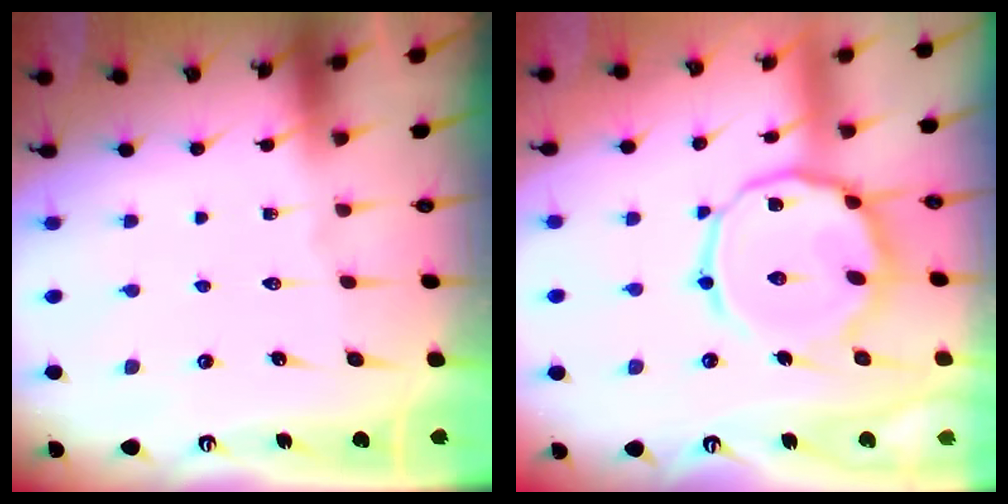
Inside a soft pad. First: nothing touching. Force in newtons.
{"total": 15.8, "press": 15.7, "slide": 1.2}